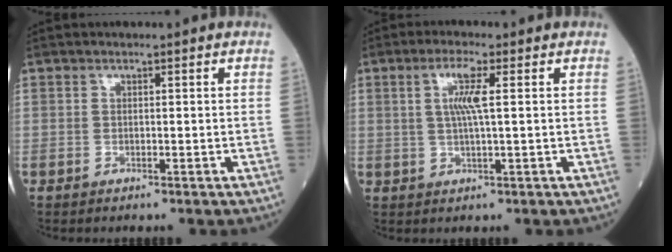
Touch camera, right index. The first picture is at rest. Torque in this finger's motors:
{"motor_torque": [0.61, 0.31, 0.42, 0.11]}